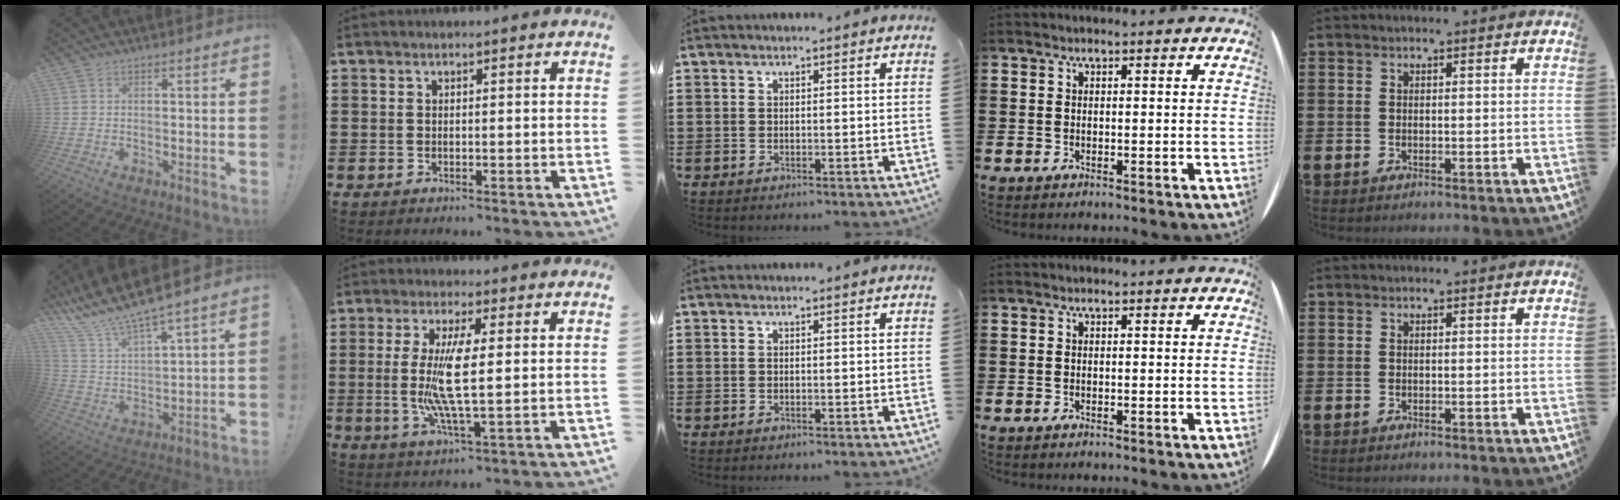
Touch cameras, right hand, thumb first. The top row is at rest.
{"thumb": {"total": 11.4, "force": [10.3, 0.7, 4.8], "torque": [-0.118, -0.086, 0.181]}, "index": {"total": 9.1, "force": [0.4, 1.6, 8.9], "torque": [-0.181, -0.013, 0.003]}}